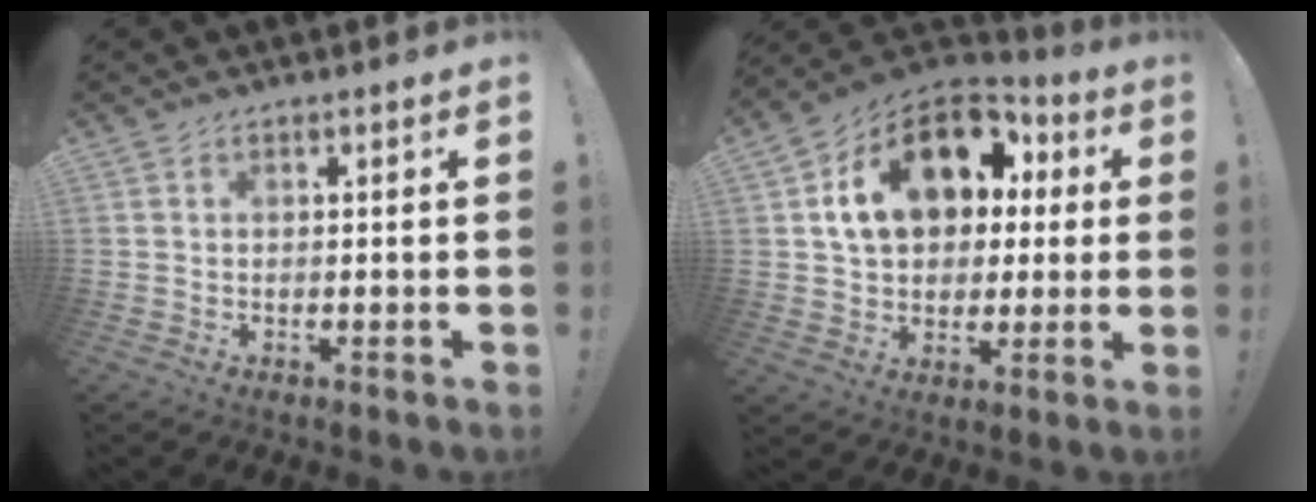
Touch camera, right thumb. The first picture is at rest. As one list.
[{"total": 19.3, "force": [6.2, 13.4, 12.4], "torque": [-0.190, -0.005, 0.123]}]